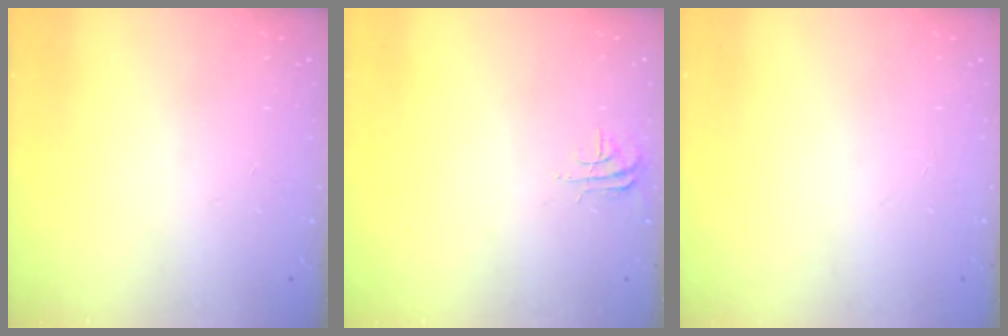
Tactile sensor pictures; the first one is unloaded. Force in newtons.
{"total": 4.7, "press": 4.6, "slide": 0.3}
{"total": 0.0}